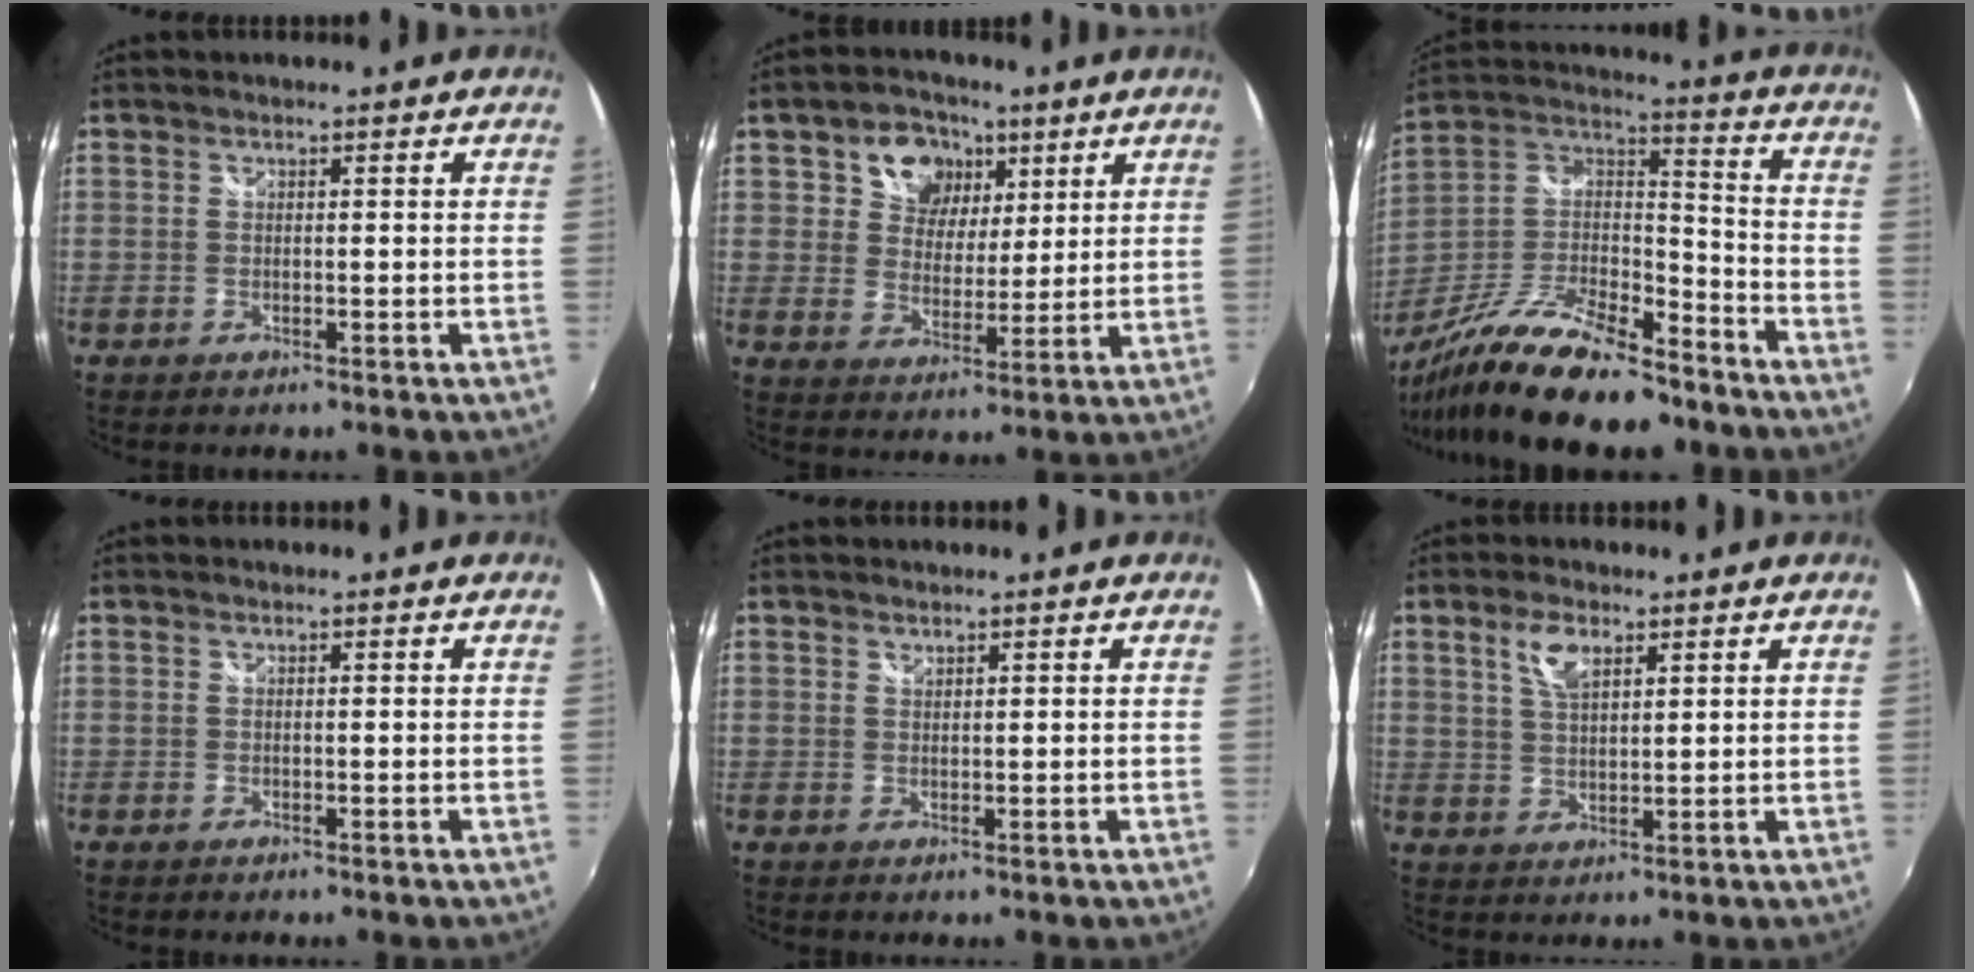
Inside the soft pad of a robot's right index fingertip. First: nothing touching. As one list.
[{"total": 10.2, "force": [4.7, 7.9, 4.3], "torque": [-0.084, 0.015, 0.081]}, {"total": 22.7, "force": [-16.6, 6.8, 14.0], "torque": [-0.282, -0.018, -0.285]}, {"total": 0.0}, {"total": 0.7, "force": [0.7, 0.2, 0.1], "torque": [-0.001, 0.001, 0.013]}, {"total": 5.1, "force": [2.8, 2.2, 3.7], "torque": [-0.069, 0.006, 0.053]}]